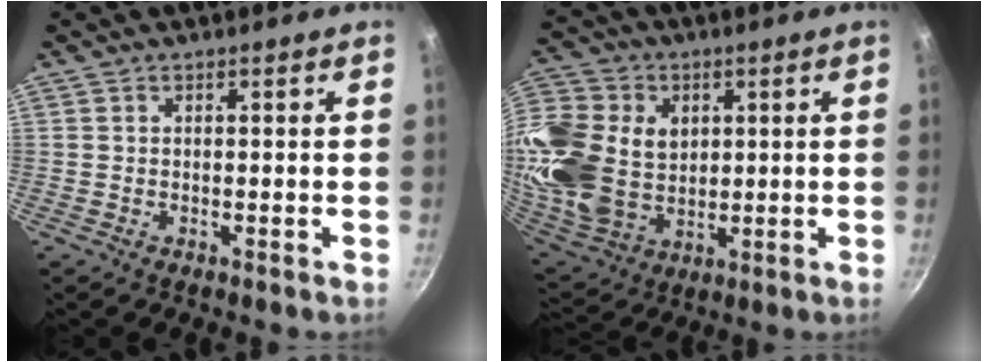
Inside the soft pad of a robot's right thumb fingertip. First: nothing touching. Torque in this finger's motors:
{"motor_torque": [0.13, 0.77, 0.34, 0.26, 0.52]}